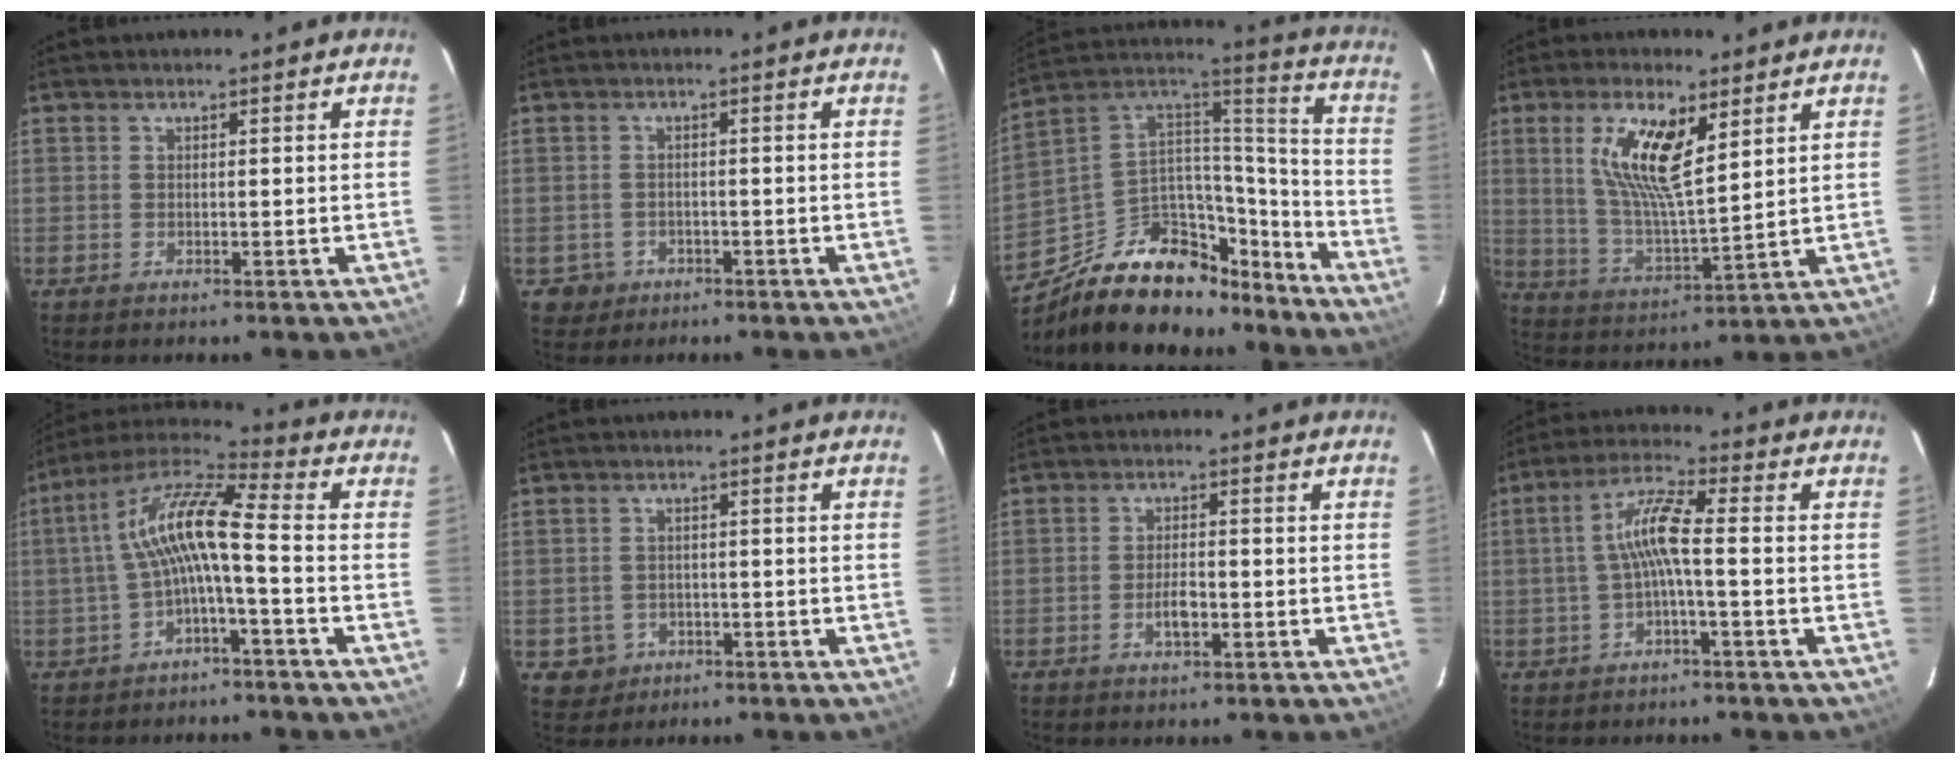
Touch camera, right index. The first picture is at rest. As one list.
[{"total": 3.4, "force": [-1.3, 3.1, 0.5], "torque": [-0.022, 0.004, -0.011]}, {"total": 25.2, "force": [-17.3, 13.4, 12.5], "torque": [-0.232, 0.061, -0.252]}, {"total": 12.4, "force": [5.2, 3.9, 10.5], "torque": [-0.204, 0.004, 0.106]}, {"total": 11.0, "force": [-1.6, 1.7, 10.7], "torque": [-0.223, 0.025, -0.034]}, {"total": 4.1, "force": [-1.5, 3.8, 0.6], "torque": [-0.023, 0.008, -0.014]}, {"total": 3.2, "force": [-1.2, 1.3, 2.7], "torque": [-0.051, 0.000, -0.020]}, {"total": 6.4, "force": [-1.1, 0.5, 6.3], "torque": [-0.139, 0.016, -0.019]}]